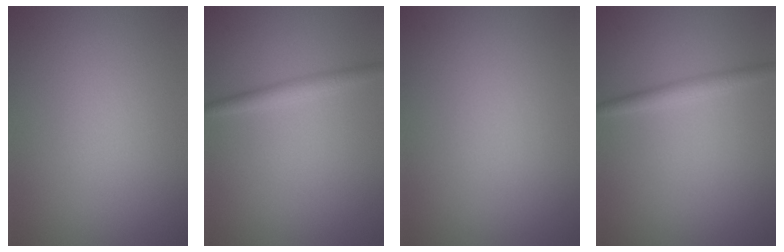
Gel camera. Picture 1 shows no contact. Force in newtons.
{"total": 1.9, "press": 1.9, "slide": 0.1}
{"total": 0.0}
{"total": 1.9, "press": 1.9, "slide": 0.1}